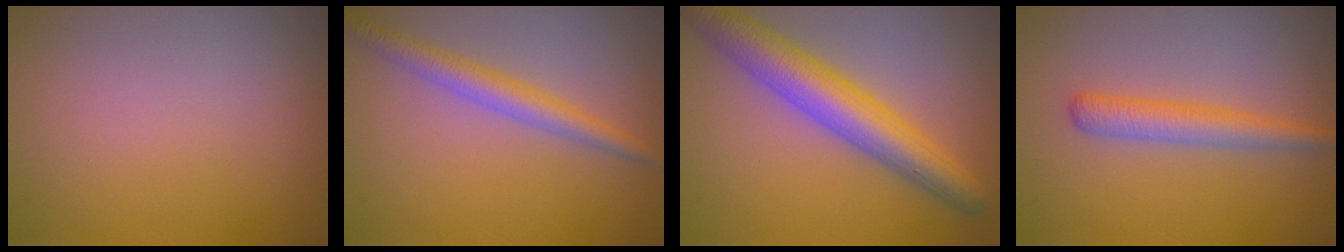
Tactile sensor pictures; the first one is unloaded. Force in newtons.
{"total": 2.8, "press": 2.8, "slide": 0.1}
{"total": 6.6, "press": 6.6, "slide": 0.1}
{"total": 2.8, "press": 2.8, "slide": 0.1}